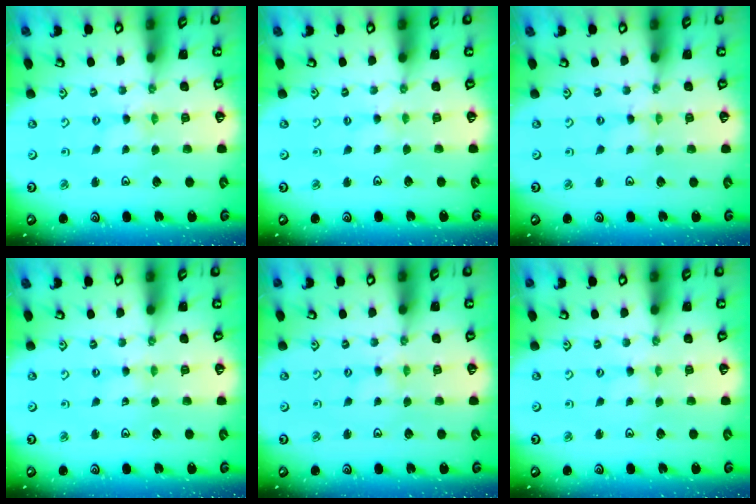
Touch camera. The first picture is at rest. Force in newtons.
{"total": 2.1, "press": 2.0, "slide": 0.4}
{"total": 0.0}
{"total": 1.0, "press": 1.0, "slide": 0.2}
{"total": 1.1, "press": 1.1, "slide": 0.1}
{"total": 0.0}